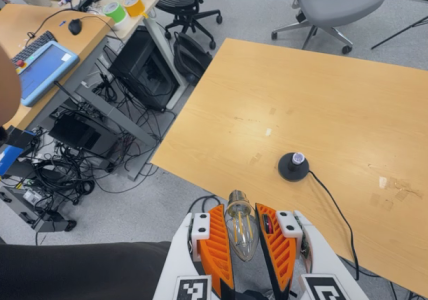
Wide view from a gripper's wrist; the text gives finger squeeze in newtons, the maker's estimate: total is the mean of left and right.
{"total": 9.7, "left": 9.7, "right": 9.8}